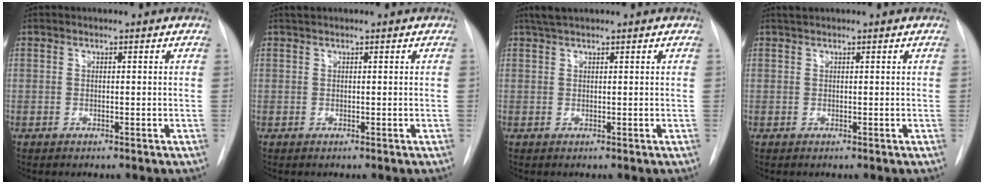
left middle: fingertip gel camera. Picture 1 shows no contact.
{"total": 0.5, "force": [0.5, -0.1, 0.2], "torque": [-0.010, 0.009, 0.012]}
{"total": 2.3, "force": [1.9, 0.2, 1.2], "torque": [-0.027, 0.014, 0.036]}
{"total": 0.7, "force": [0.6, 0.0, 0.2], "torque": [-0.009, 0.008, 0.015]}